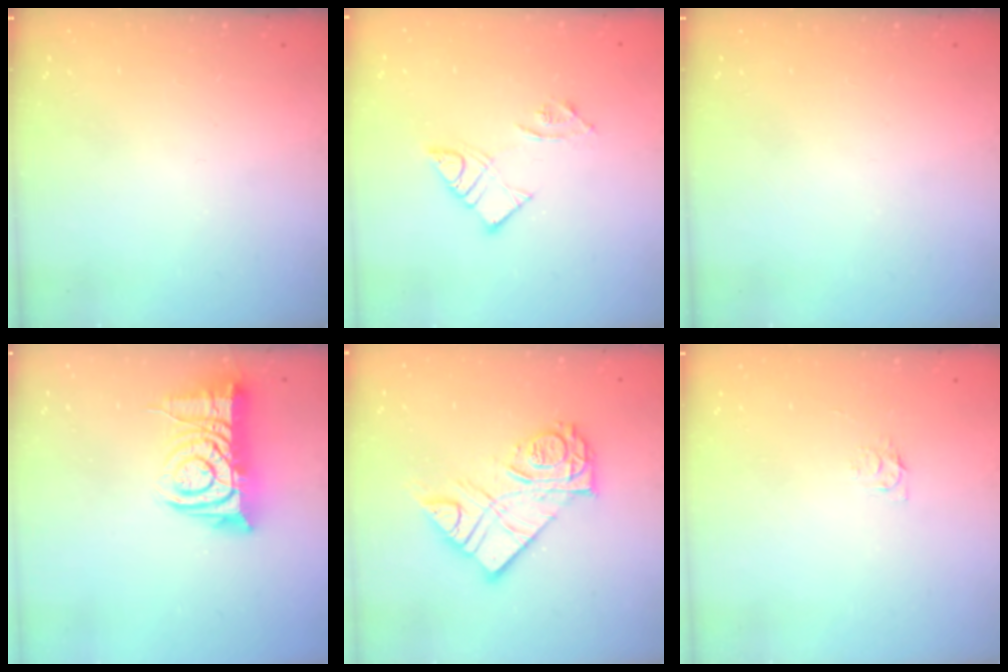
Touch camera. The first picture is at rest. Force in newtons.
{"total": 8.4, "press": 8.4, "slide": 0.6}
{"total": 0.0}
{"total": 12.5, "press": 12.4, "slide": 1.3}
{"total": 15.7, "press": 15.6, "slide": 1.2}
{"total": 3.7, "press": 3.6, "slide": 0.4}